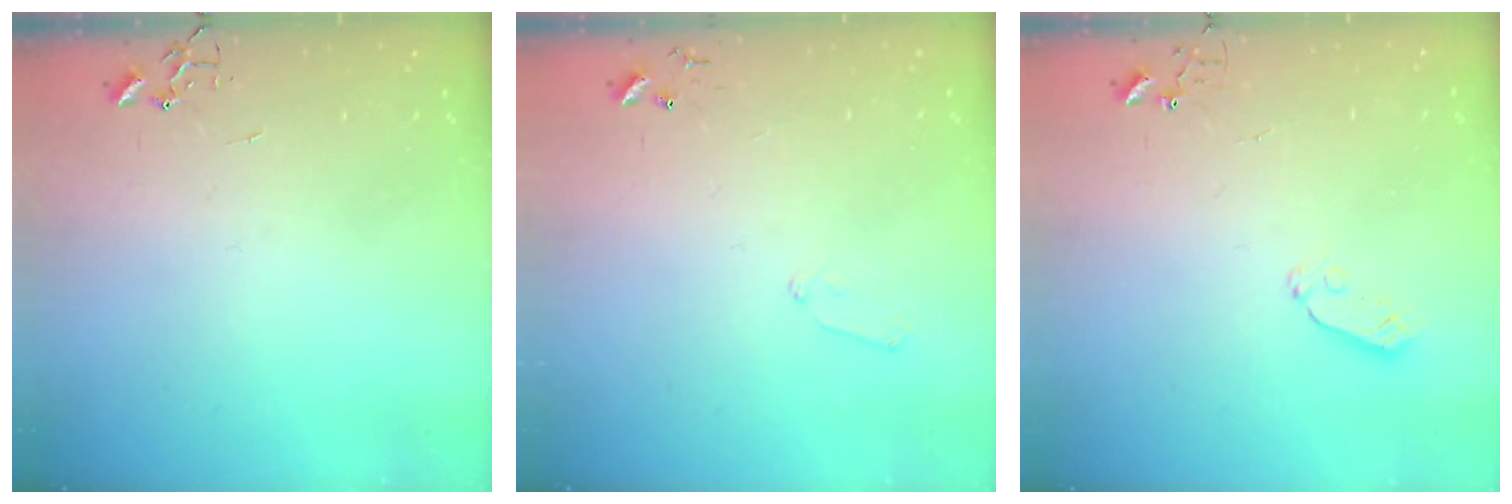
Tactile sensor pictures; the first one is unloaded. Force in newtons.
{"total": 6.0, "press": 6.0, "slide": 0.6}
{"total": 5.0, "press": 5.0, "slide": 0.4}